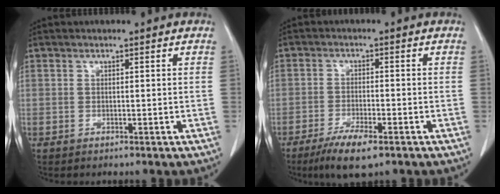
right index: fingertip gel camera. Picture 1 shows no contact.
{"total": 6.6, "force": [-4.4, 1.1, 4.8], "torque": [-0.091, -0.013, -0.073]}